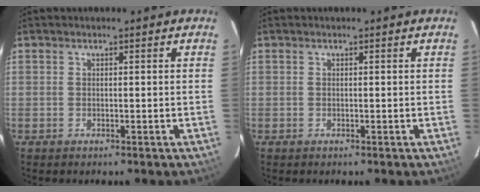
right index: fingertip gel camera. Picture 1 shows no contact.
{"total": 0.0}